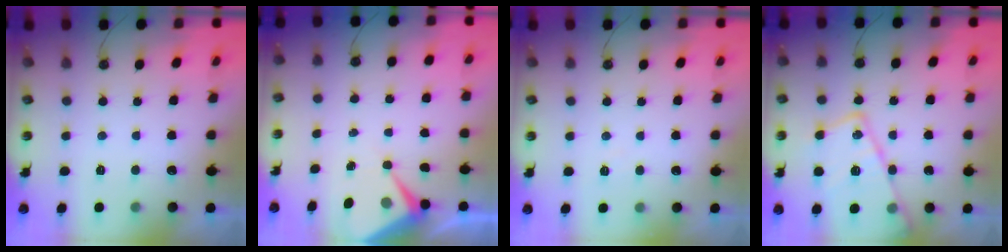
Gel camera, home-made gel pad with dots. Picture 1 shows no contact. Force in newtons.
{"total": 6.2, "press": 6.2, "slide": 0.9}
{"total": 4.5, "press": 4.5, "slide": 0.7}
{"total": 20.5, "press": 20.4, "slide": 2.1}